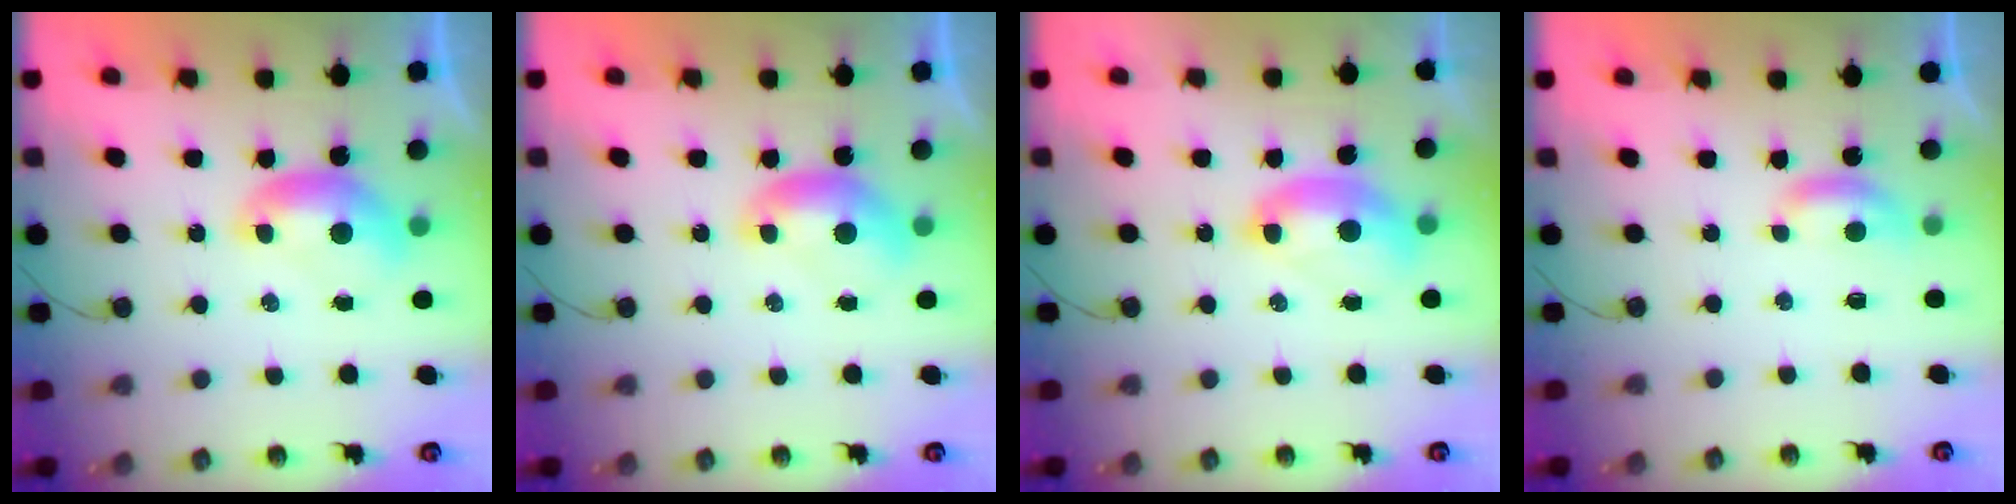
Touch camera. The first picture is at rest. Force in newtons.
{"total": 0.0}
{"total": 2.6, "press": 2.6, "slide": 0.6}
{"total": 2.5, "press": 2.5, "slide": 0.4}